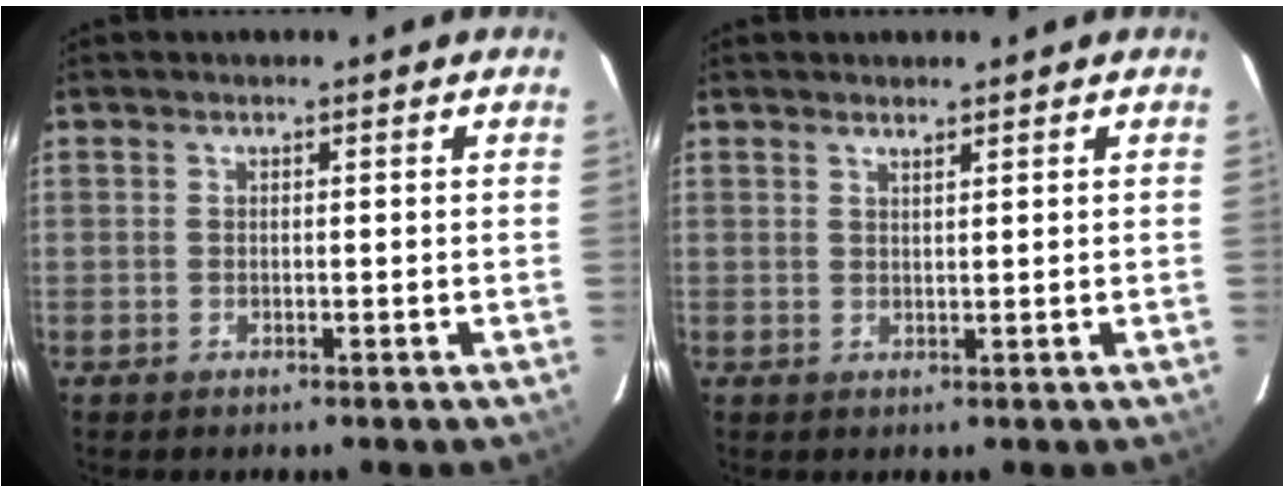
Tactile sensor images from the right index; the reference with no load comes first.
{"total": 1.1, "force": [1.0, -0.2, 0.5], "torque": [-0.010, 0.000, 0.017]}